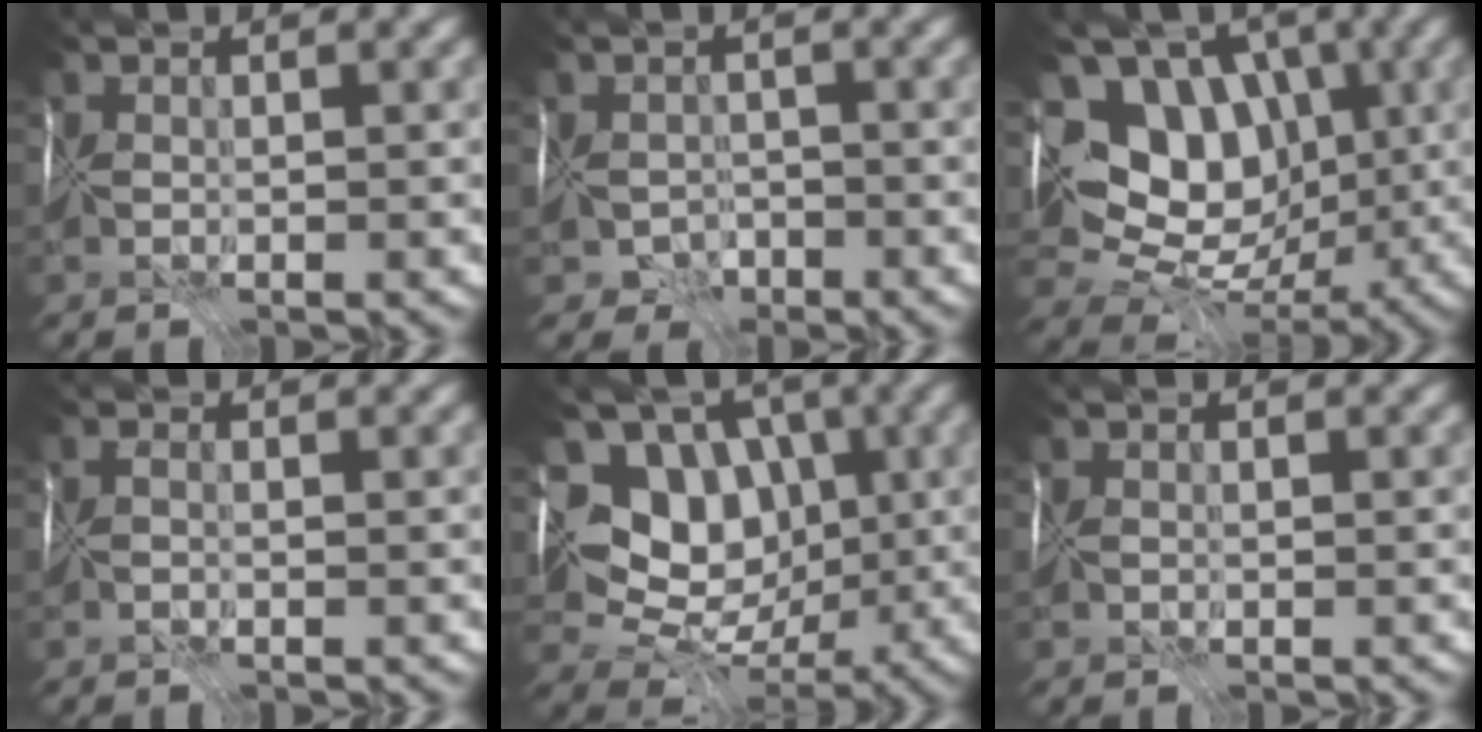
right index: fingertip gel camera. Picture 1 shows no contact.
{"total": 5.6, "force": [-3.2, 4.3, 1.6], "torque": [-0.011, -0.022, -0.069]}
{"total": 9.6, "force": [2.2, 7.3, 5.8], "torque": [-0.089, 0.015, 0.039]}
{"total": 1.9, "force": [-0.8, 1.1, 1.2], "torque": [-0.022, -0.001, -0.011]}
{"total": 7.1, "force": [1.3, 5.8, 3.9], "torque": [-0.043, -0.005, 0.017]}
{"total": 0.6, "force": [-0.3, 0.4, 0.2], "torque": [-0.005, -0.007, -0.004]}